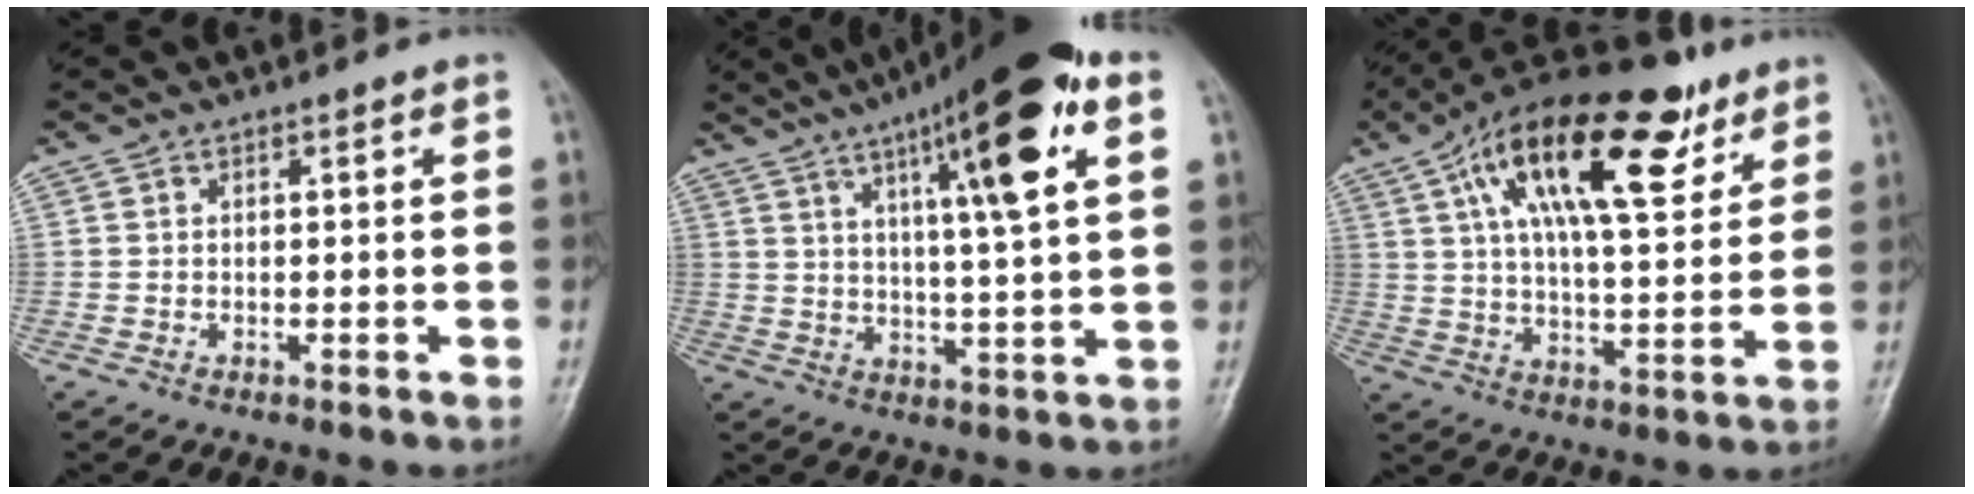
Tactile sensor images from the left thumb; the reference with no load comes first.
{"total": 19.6, "force": [8.9, 3.2, 17.2], "torque": [-0.251, -0.007, 0.135]}
{"total": 23.7, "force": [11.8, 9.3, 18.3], "torque": [-0.283, -0.013, 0.196]}